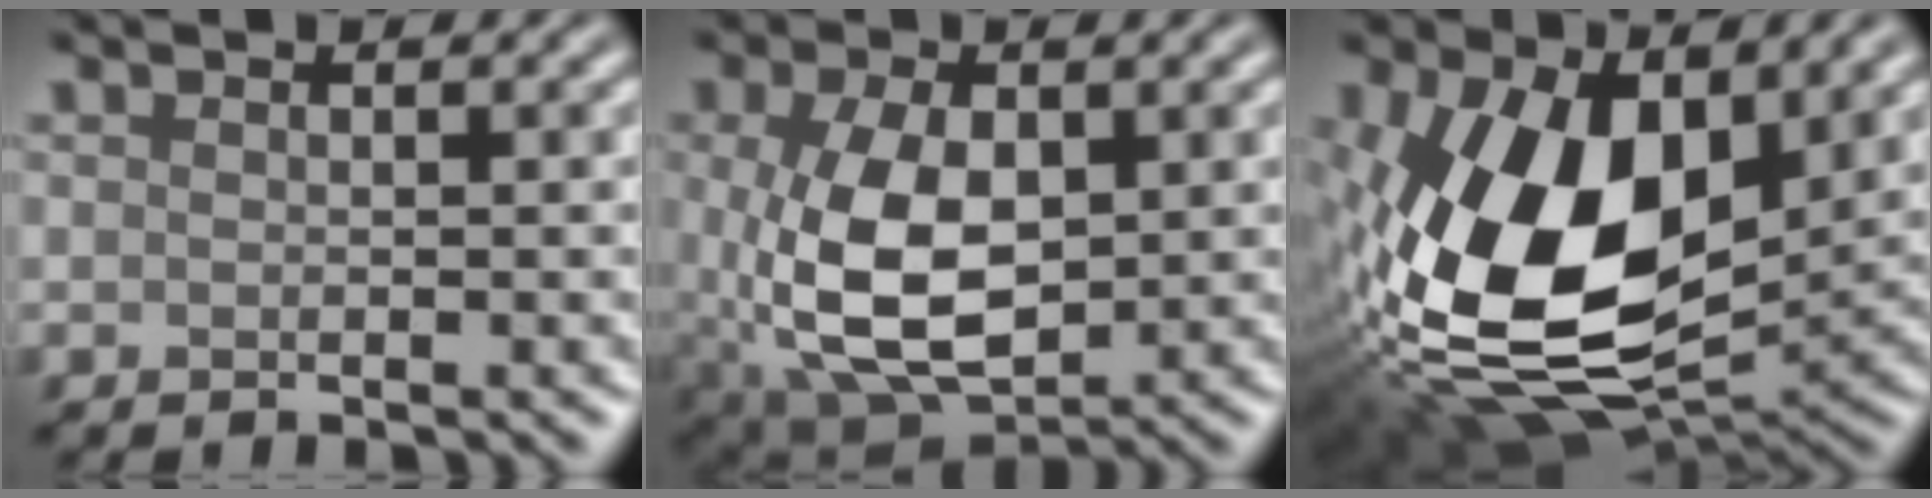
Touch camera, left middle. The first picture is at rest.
{"total": 9.3, "force": [-0.2, 5.5, 7.6], "torque": [-0.177, -0.015, 0.008]}
{"total": 14.7, "force": [1.5, 8.5, 11.9], "torque": [-0.233, -0.036, 0.029]}